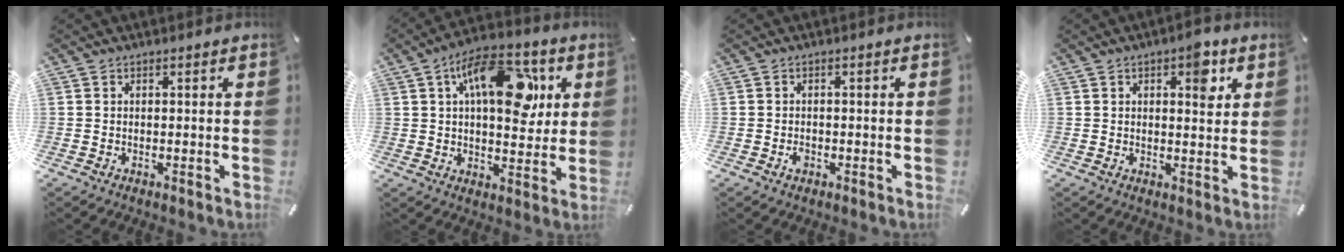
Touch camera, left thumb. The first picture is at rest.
{"total": 18.3, "force": [6.4, 9.9, 14.0], "torque": [-0.190, -0.011, 0.105]}
{"total": 1.4, "force": [-0.5, 1.0, 0.9], "torque": [-0.017, 0.001, -0.010]}
{"total": 6.8, "force": [2.7, 3.2, 5.4], "torque": [-0.053, -0.013, 0.035]}